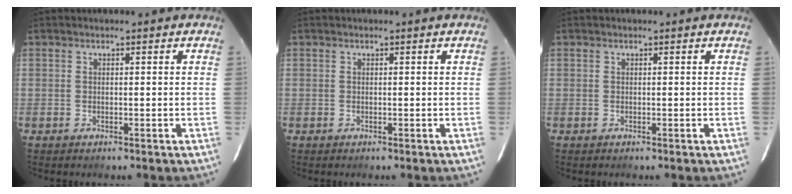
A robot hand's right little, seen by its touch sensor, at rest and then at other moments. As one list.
[{"total": 0.0}, {"total": 0.0}]